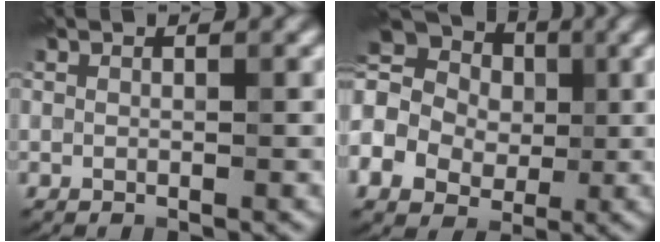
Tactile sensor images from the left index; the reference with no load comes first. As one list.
[{"total": 13.5, "force": [0.8, 11.6, 6.9], "torque": [-0.165, 0.024, -0.030]}]